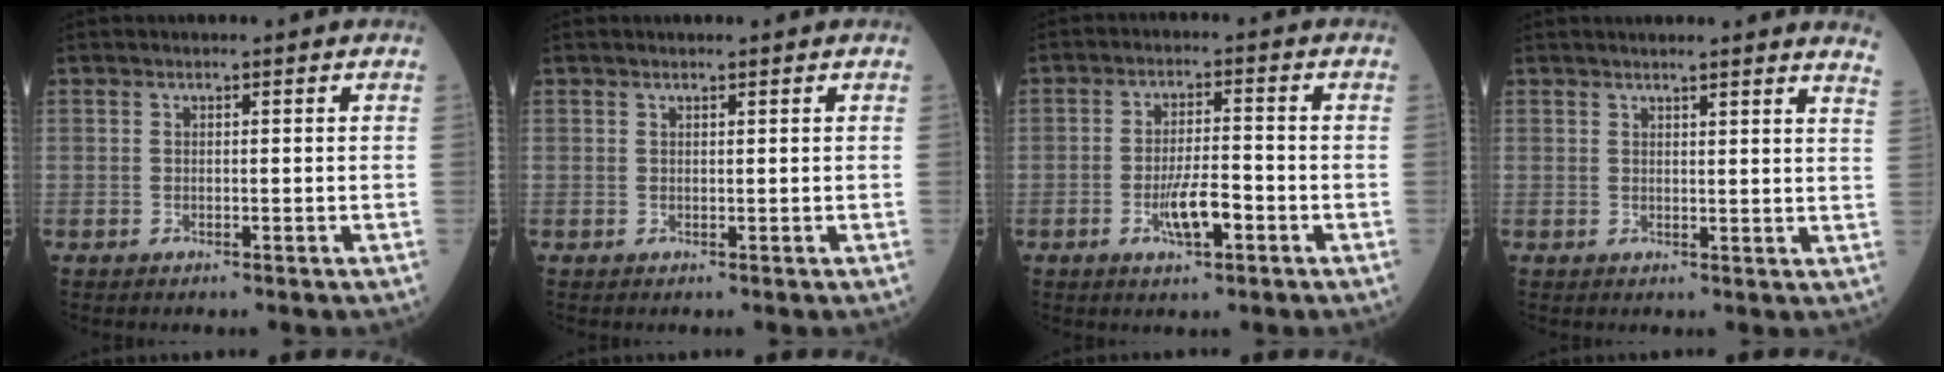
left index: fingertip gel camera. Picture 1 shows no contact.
{"total": 0.6, "force": [0.5, 0.1, 0.2], "torque": [-0.009, 0.003, 0.011]}
{"total": 5.5, "force": [-2.4, 1.4, 4.8], "torque": [-0.095, -0.005, -0.041]}
{"total": 8.6, "force": [8.1, -0.3, 2.7], "torque": [-0.025, -0.036, 0.067]}